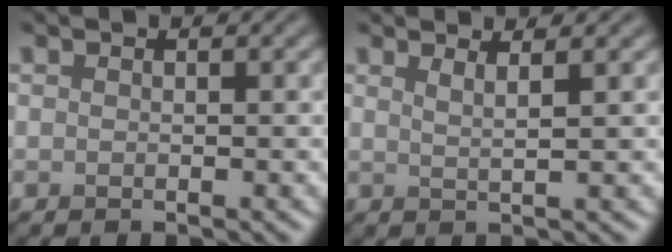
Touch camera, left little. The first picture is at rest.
{"total": 1.9, "force": [1.2, 0.6, 1.5], "torque": [-0.015, 0.004, 0.010]}